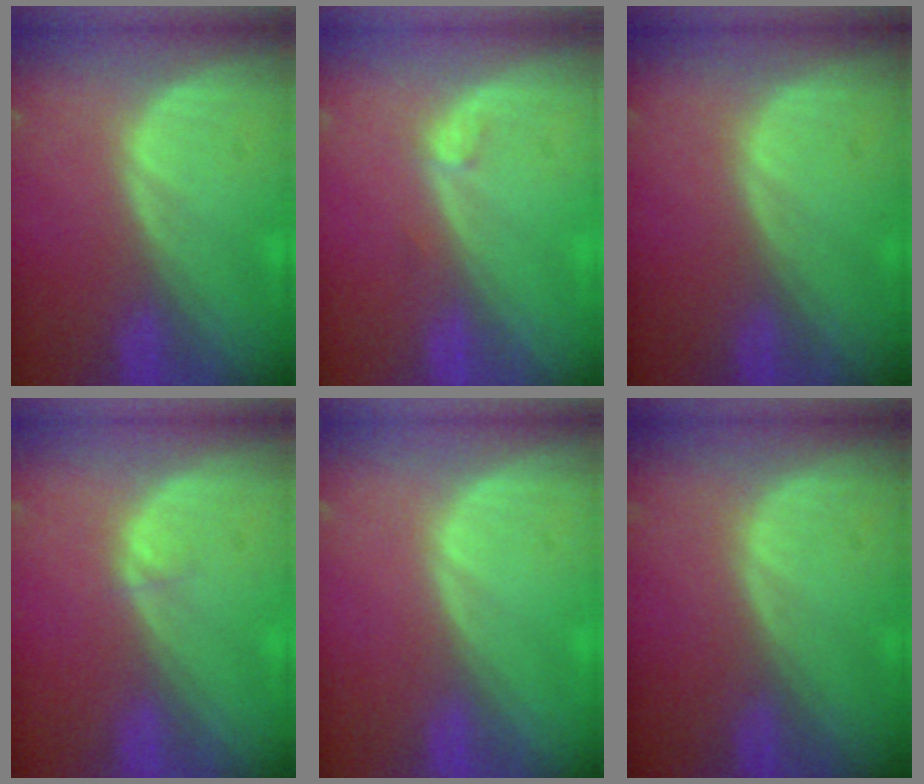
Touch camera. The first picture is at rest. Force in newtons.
{"total": 0.8, "press": 0.7, "slide": 0.1}
{"total": 0.0}
{"total": 0.5, "press": 0.5, "slide": 0.1}
{"total": 0.0}
{"total": 0.0}